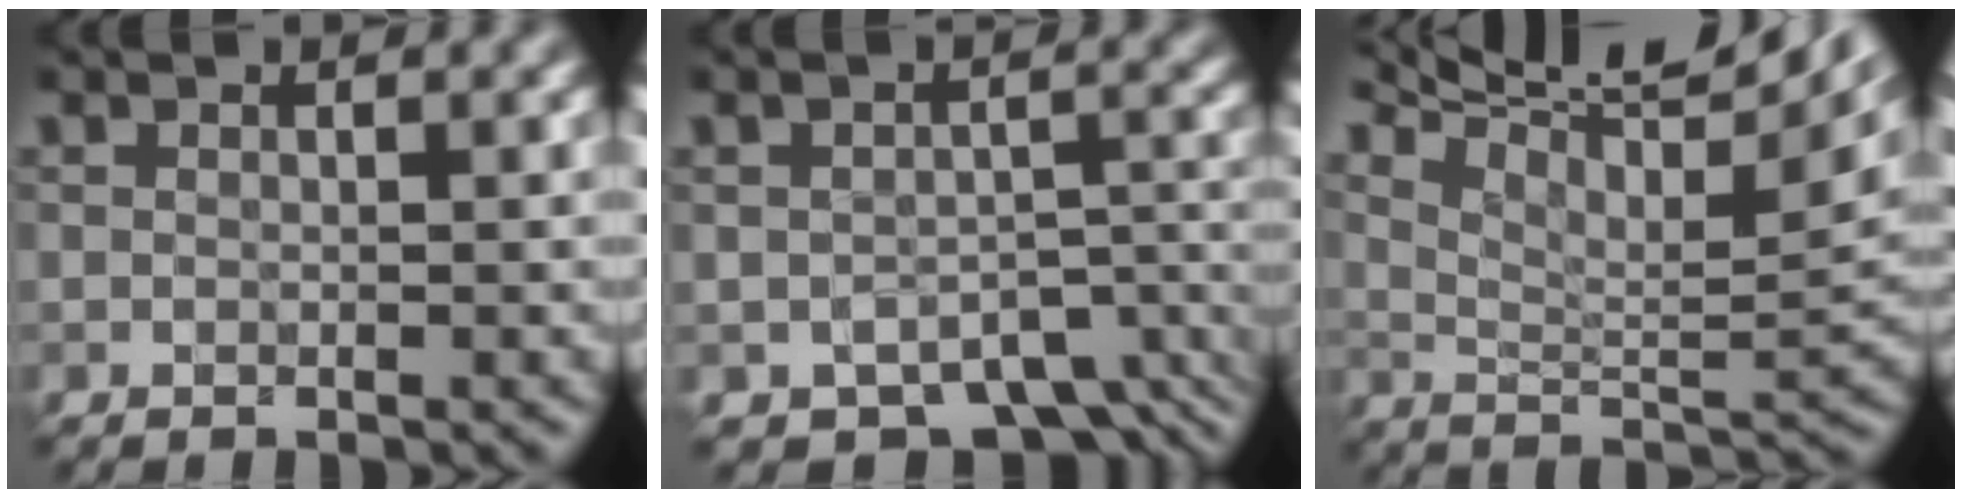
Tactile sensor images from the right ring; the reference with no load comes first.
{"total": 7.1, "force": [-4.4, 3.8, 4.1], "torque": [-0.043, -0.022, -0.061]}
{"total": 15.0, "force": [10.3, 4.6, 9.9], "torque": [-0.159, 0.034, 0.152]}